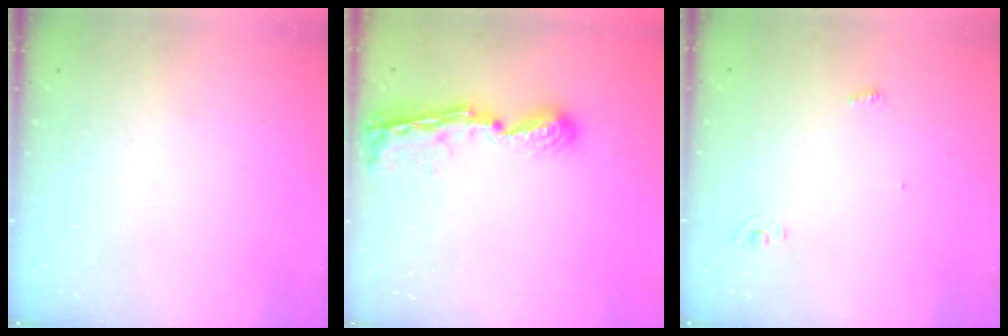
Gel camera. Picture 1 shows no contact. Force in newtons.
{"total": 8.4, "press": 8.4, "slide": 1.1}
{"total": 2.8, "press": 2.8, "slide": 0.1}